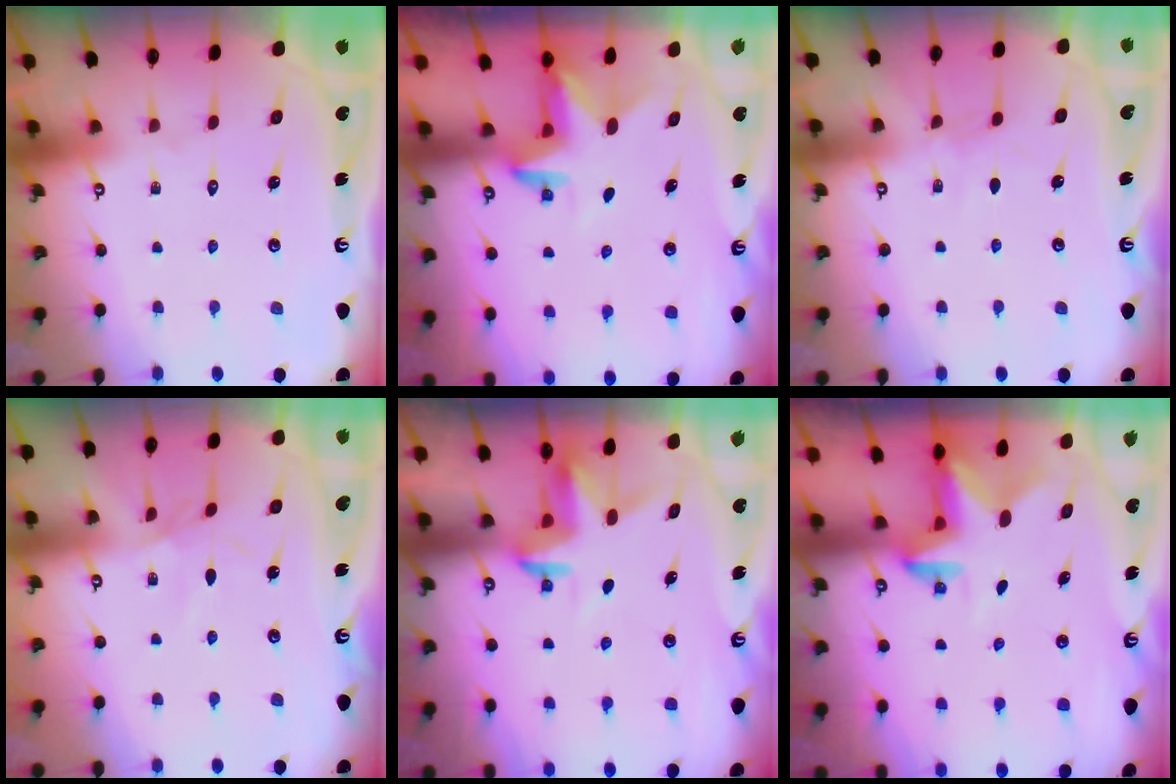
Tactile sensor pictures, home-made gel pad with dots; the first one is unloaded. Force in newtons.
{"total": 3.3, "press": 3.3, "slide": 0.1}
{"total": 3.6, "press": 3.6, "slide": 0.4}
{"total": 2.2, "press": 2.1, "slide": 0.5}
{"total": 3.5, "press": 3.5, "slide": 0.2}
{"total": 2.7, "press": 2.6, "slide": 0.5}